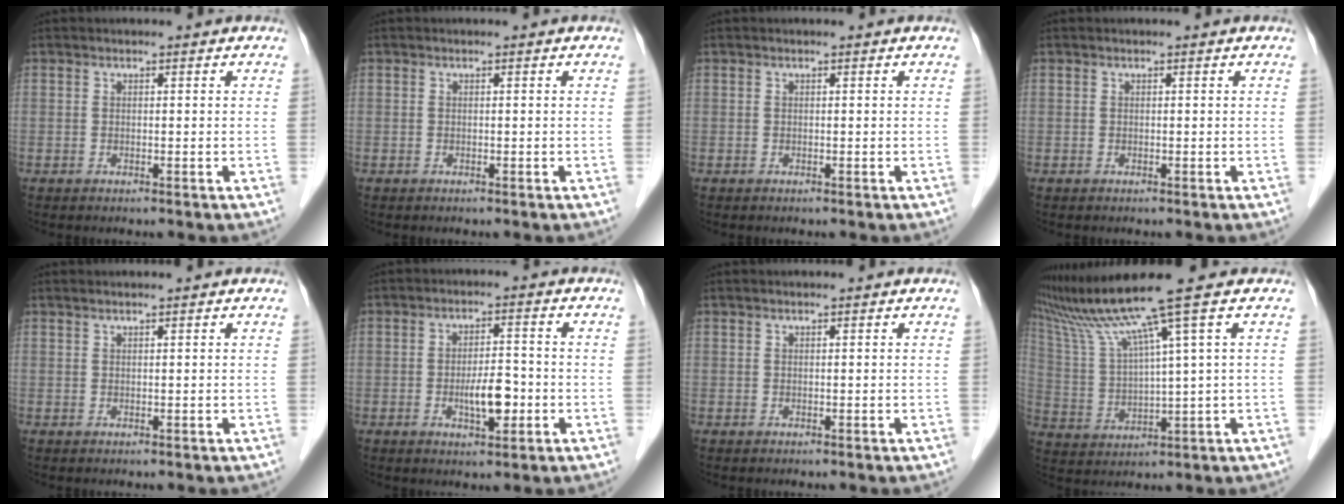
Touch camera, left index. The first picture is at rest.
{"total": 0.0}
{"total": 0.0}
{"total": 0.0}
{"total": 1.4, "force": [1.3, -0.1, 0.6], "torque": [-0.010, 0.014, 0.028]}
{"total": 5.1, "force": [-1.4, 1.7, 4.6], "torque": [-0.079, -0.001, -0.020]}
{"total": 0.7, "force": [0.6, -0.1, 0.3], "torque": [-0.009, 0.010, 0.014]}
{"total": 11.0, "force": [7.9, -3.2, 6.9], "torque": [-0.131, 0.002, 0.152]}